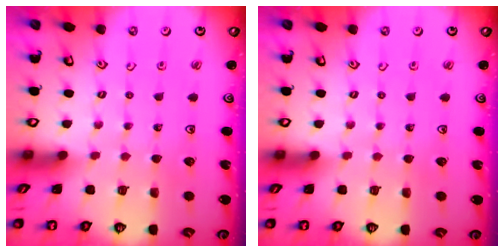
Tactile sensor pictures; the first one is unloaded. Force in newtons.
{"total": 0.0}